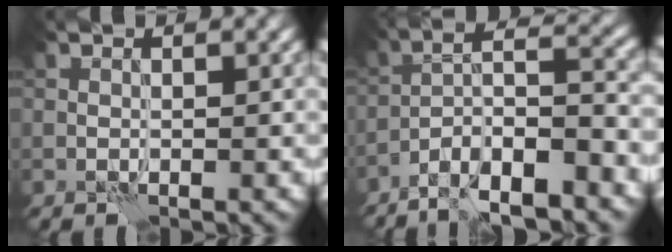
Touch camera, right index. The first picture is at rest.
{"total": 9.0, "force": [-6.0, 2.1, 6.4], "torque": [-0.097, 0.014, -0.106]}